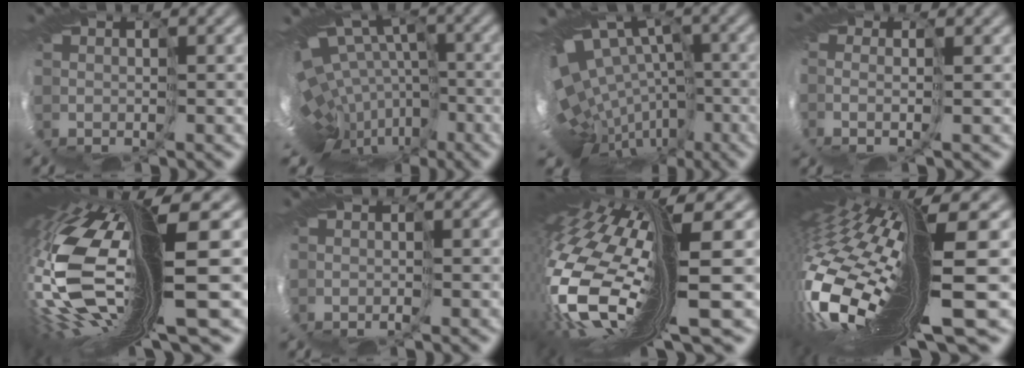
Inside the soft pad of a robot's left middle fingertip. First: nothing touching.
{"total": 11.8, "force": [-4.4, 7.3, 8.2], "torque": [-0.139, 0.002, -0.040]}
{"total": 12.7, "force": [-2.8, 8.8, 8.7], "torque": [-0.151, 0.012, -0.033]}
{"total": 1.8, "force": [-0.4, -0.1, 1.8], "torque": [-0.069, -0.010, -0.003]}
{"total": 15.4, "force": [-0.9, 2.3, 15.2], "torque": [-0.333, -0.057, 0.004]}
{"total": 1.0, "force": [-0.4, -0.8, -0.4], "torque": [0.000, 0.000, -0.008]}
{"total": 14.3, "force": [-0.8, 3.5, 13.9], "torque": [-0.338, -0.061, 0.011]}
{"total": 15.3, "force": [-0.9, 2.5, 15.1], "torque": [-0.329, -0.076, 0.018]}